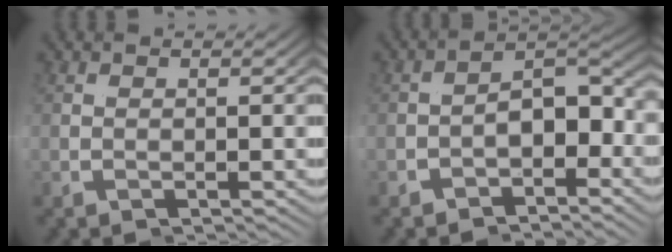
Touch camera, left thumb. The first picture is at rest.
{"total": 3.3, "force": [-2.5, 1.2, 1.8], "torque": [-0.040, 0.000, -0.040]}